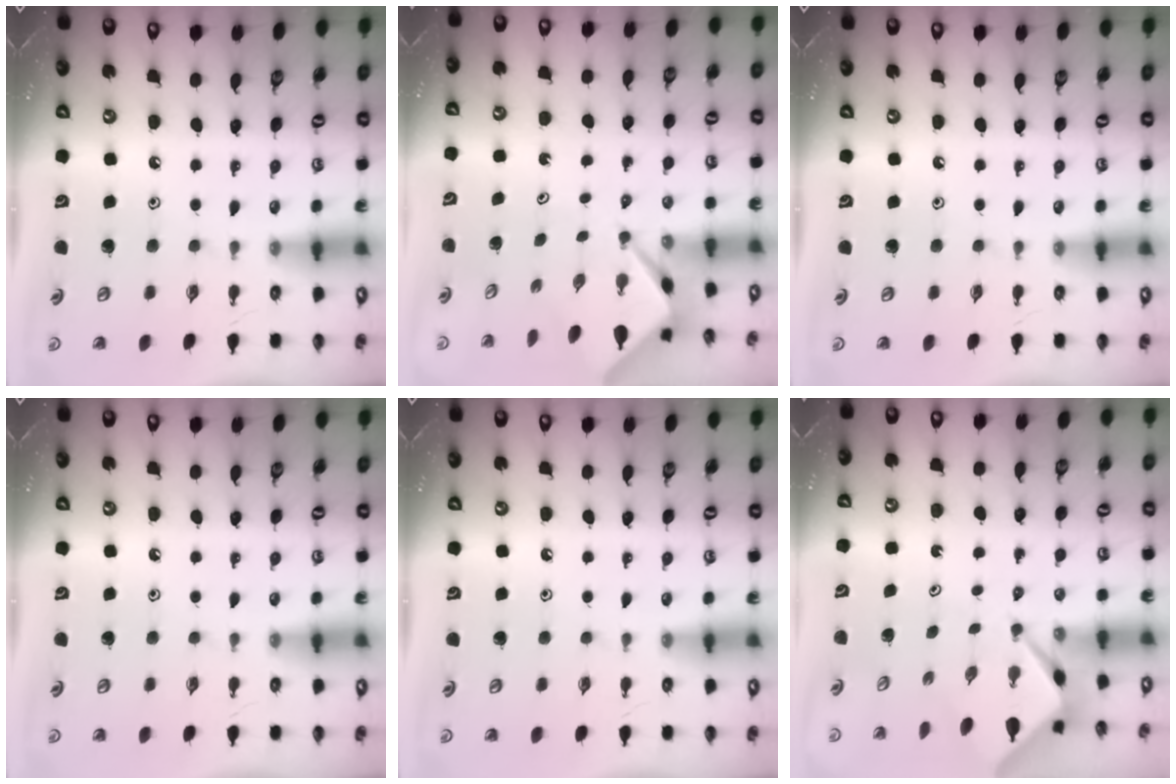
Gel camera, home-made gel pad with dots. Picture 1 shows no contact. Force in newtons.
{"total": 2.7, "press": 2.7, "slide": 0.2}
{"total": 0.0}
{"total": 0.0}
{"total": 0.0}
{"total": 2.6, "press": 2.6, "slide": 0.1}